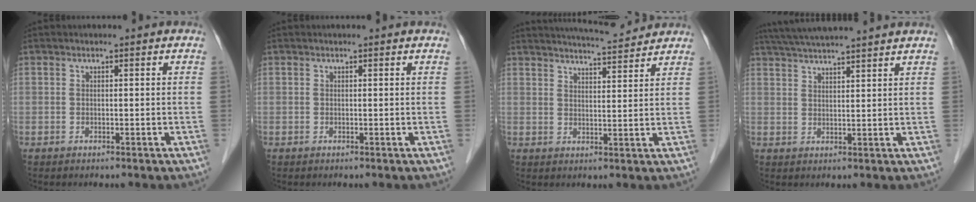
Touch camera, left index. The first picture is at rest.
{"total": 0.6, "force": [0.6, 0.0, 0.2], "torque": [-0.003, 0.005, 0.007]}
{"total": 9.8, "force": [9.3, 0.6, 3.0], "torque": [-0.051, 0.014, 0.130]}
{"total": 12.0, "force": [10.7, -0.6, 5.2], "torque": [-0.094, 0.035, 0.154]}